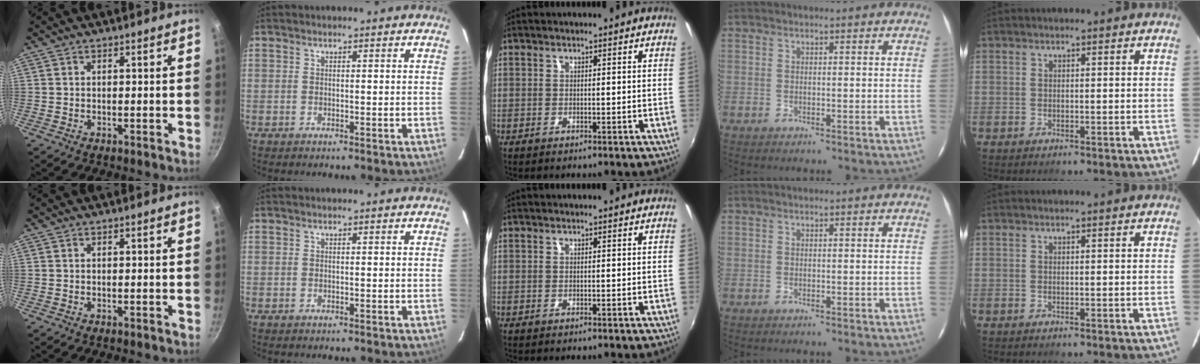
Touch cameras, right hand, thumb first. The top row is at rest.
{}